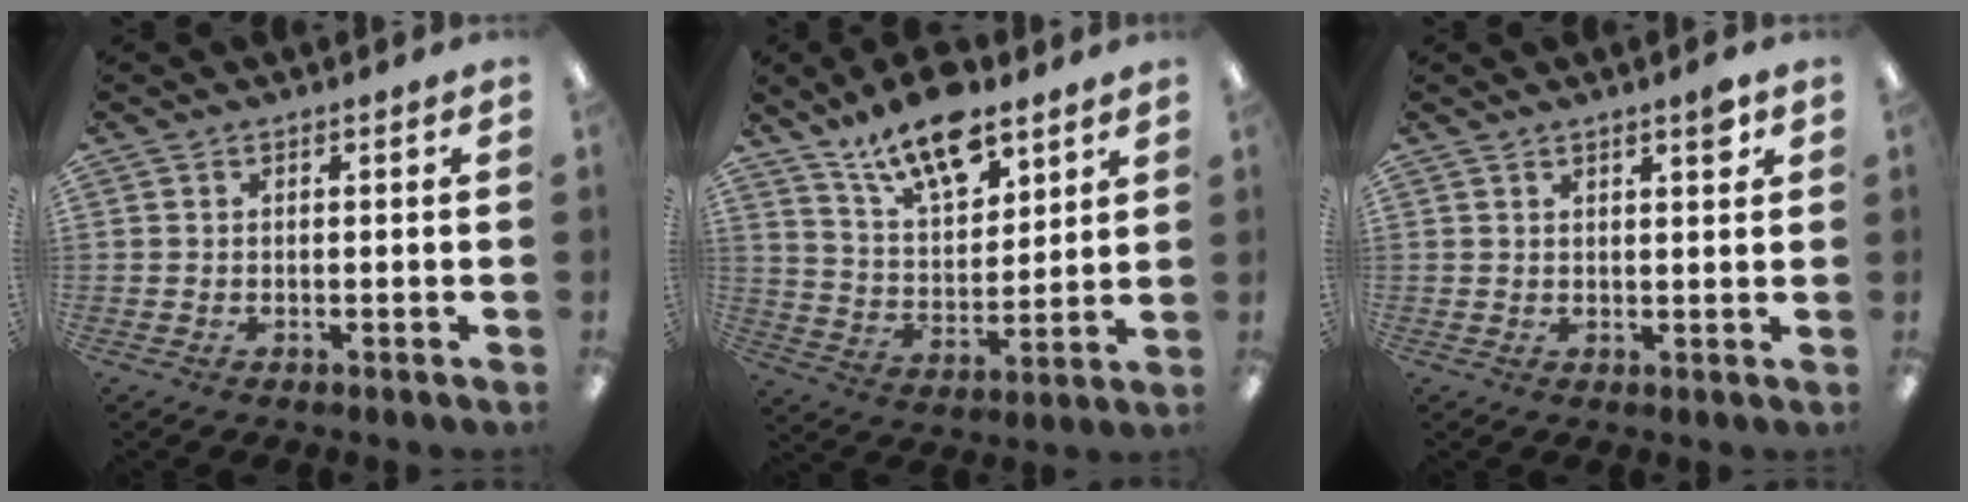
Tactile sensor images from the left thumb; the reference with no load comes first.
{"total": 15.3, "force": [11.3, 6.3, 8.2], "torque": [-0.145, -0.056, 0.200]}
{"total": 3.2, "force": [2.2, 0.6, 2.2], "torque": [-0.032, -0.006, 0.034]}